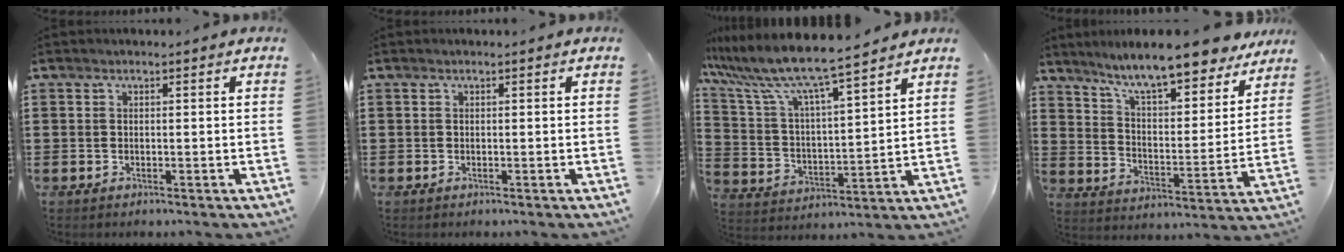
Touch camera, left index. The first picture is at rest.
{"total": 0.0}
{"total": 8.3, "force": [7.3, -0.2, 3.9], "torque": [-0.108, -0.051, 0.120]}
{"total": 10.7, "force": [9.3, 0.2, 5.2], "torque": [-0.125, -0.056, 0.156]}